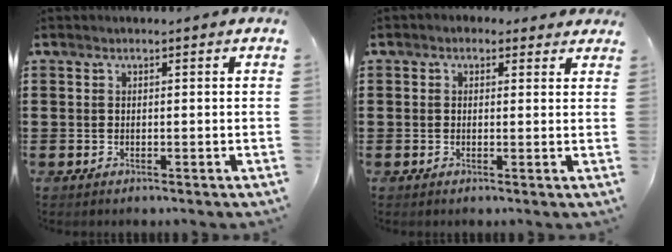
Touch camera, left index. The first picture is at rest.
{"total": 1.7, "force": [1.1, 1.3, 0.4], "torque": [-0.005, 0.006, 0.018]}